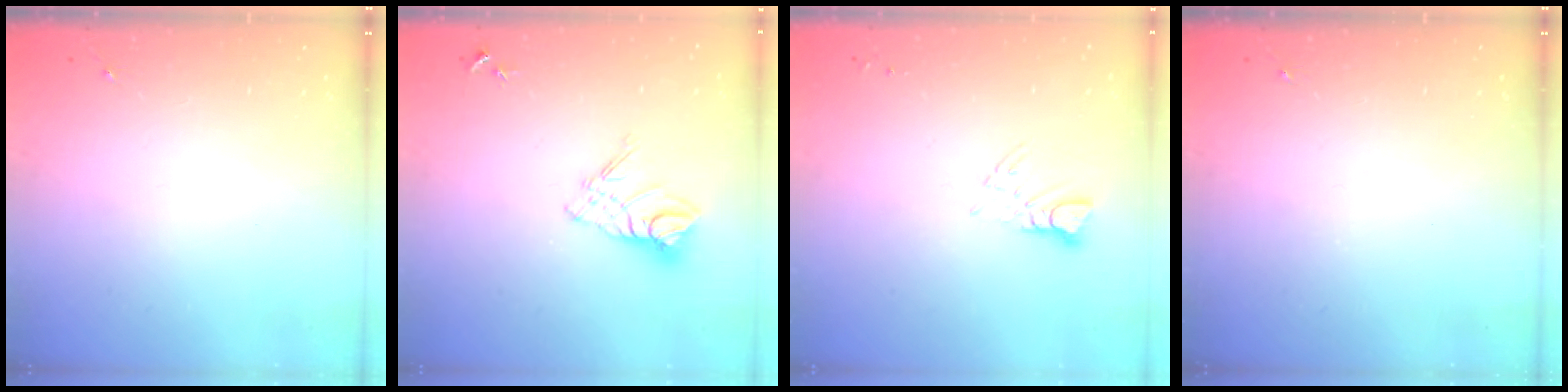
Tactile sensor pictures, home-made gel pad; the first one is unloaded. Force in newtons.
{"total": 10.9, "press": 10.8, "slide": 0.9}
{"total": 3.9, "press": 3.9, "slide": 0.4}
{"total": 0.0}